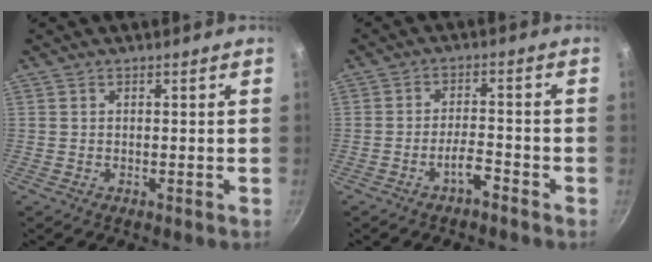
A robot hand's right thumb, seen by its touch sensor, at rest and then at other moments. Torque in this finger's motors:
{"motor_torque": [-0.11, 0.15, -0.10, 0.15, -0.02]}